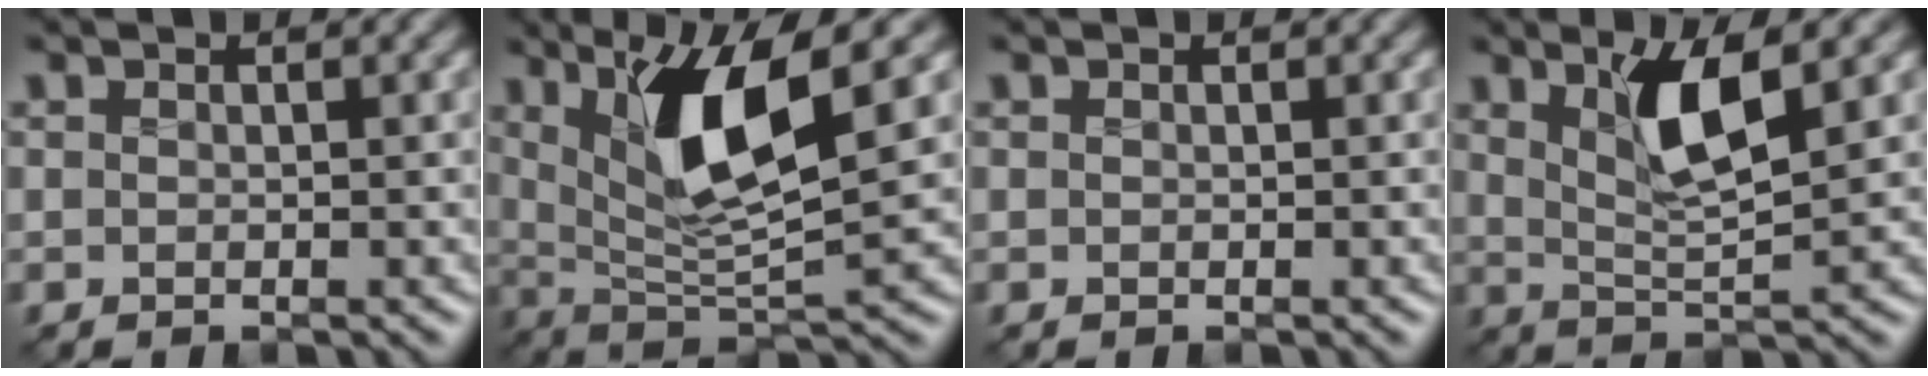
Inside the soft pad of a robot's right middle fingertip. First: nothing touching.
{"total": 8.2, "force": [2.8, 2.2, 7.5], "torque": [-0.136, -0.019, 0.051]}
{"total": 0.0}
{"total": 5.0, "force": [2.0, 1.1, 4.4], "torque": [-0.090, -0.010, 0.037]}